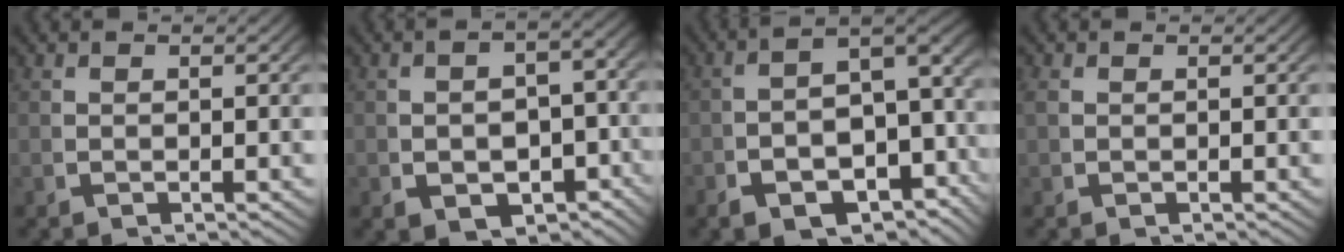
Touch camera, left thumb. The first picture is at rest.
{"total": 5.9, "force": [-1.9, 4.1, 3.9], "torque": [-0.056, -0.027, -0.012]}
{"total": 10.7, "force": [-3.1, 7.0, 7.5], "torque": [-0.119, -0.029, -0.034]}
{"total": 0.5, "force": [0.2, 0.4, 0.2], "torque": [-0.010, -0.006, 0.009]}